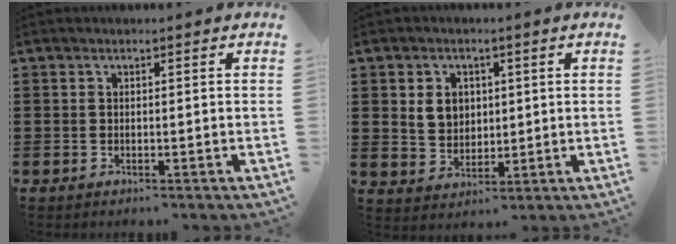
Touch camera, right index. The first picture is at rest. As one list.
[{"total": 4.7, "force": [1.2, 4.0, 2.3], "torque": [-0.053, 0.010, 0.018]}]